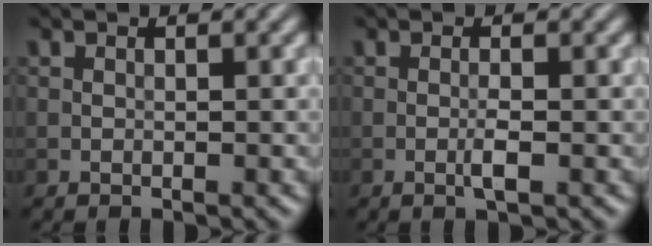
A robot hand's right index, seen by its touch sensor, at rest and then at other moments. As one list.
[{"total": 1.4, "force": [-0.4, 0.1, 1.4], "torque": [-0.026, -0.001, -0.010]}]